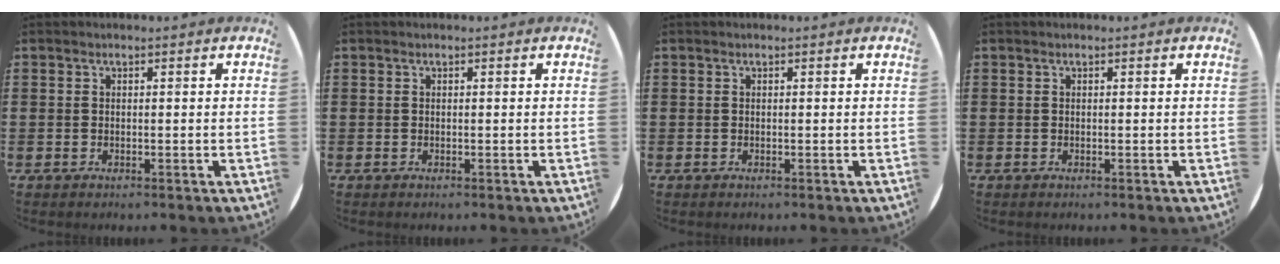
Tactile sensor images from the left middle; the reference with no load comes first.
{"total": 0.0}
{"total": 0.0}
{"total": 0.0}